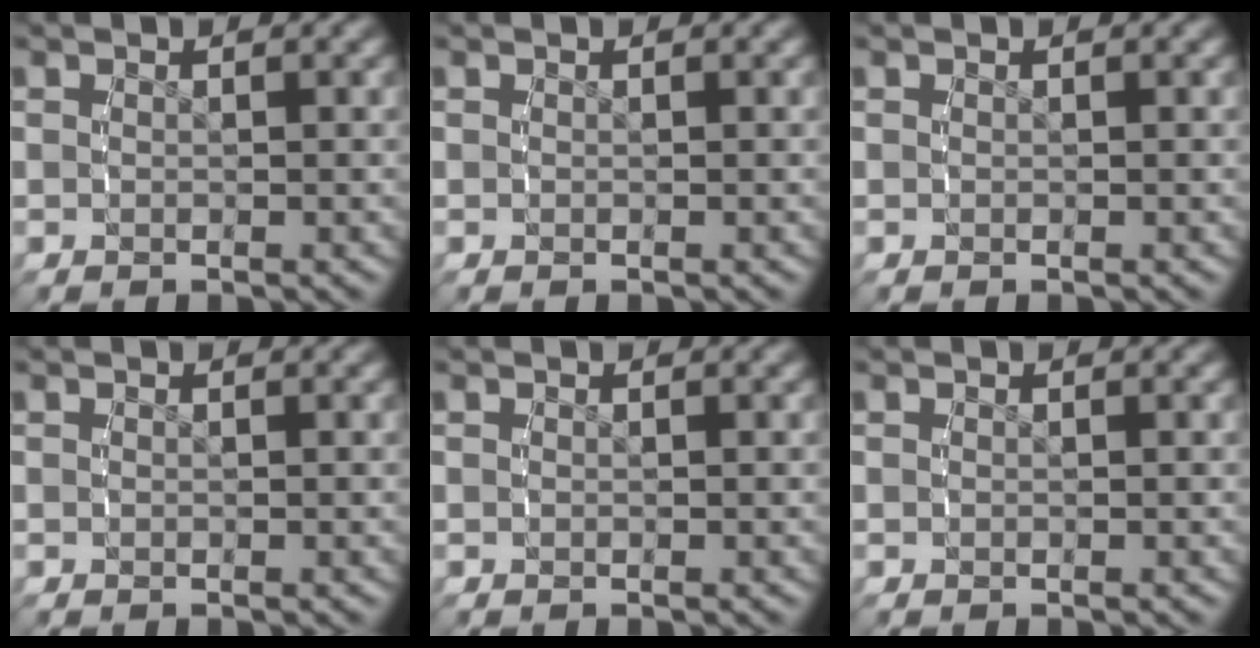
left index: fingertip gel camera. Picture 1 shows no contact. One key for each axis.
{"total": 0.0}
{"total": 0.0}
{"total": 0.0}
{"total": 0.0}
{"total": 0.0}